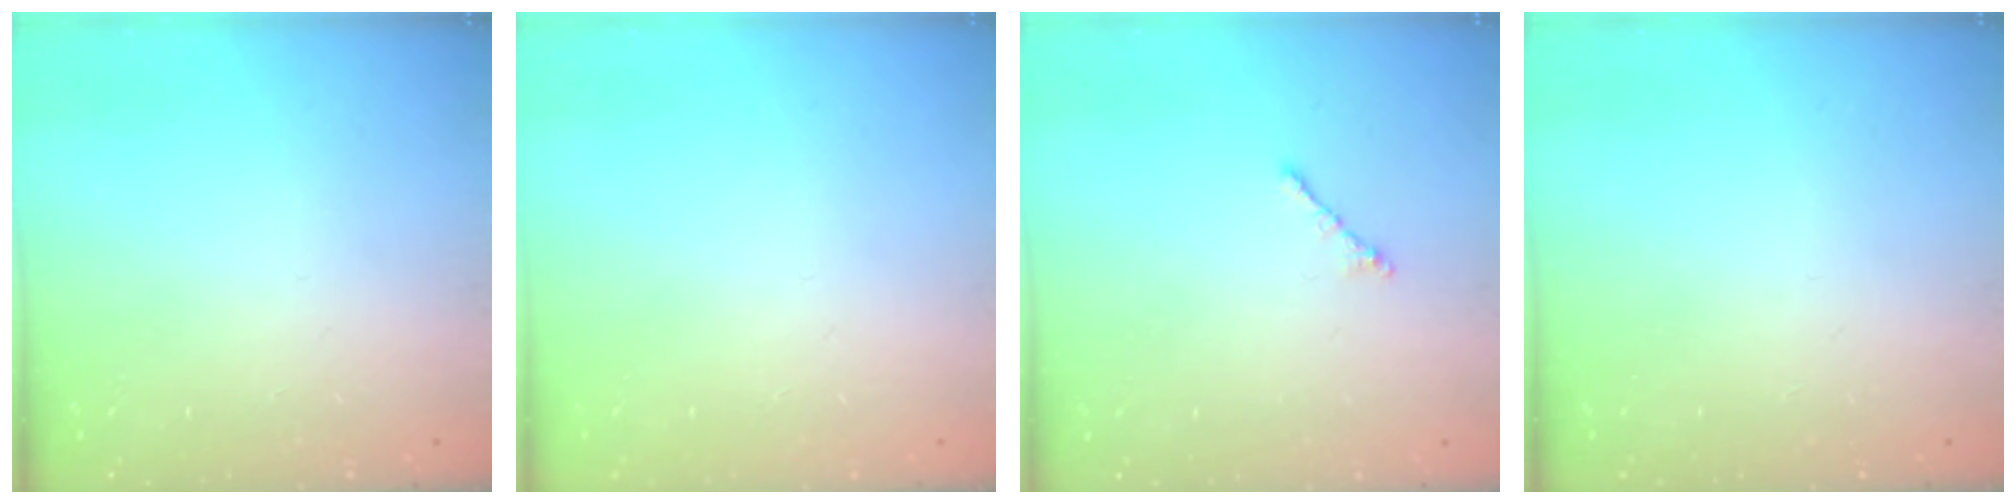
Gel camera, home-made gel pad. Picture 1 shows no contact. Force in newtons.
{"total": 0.0}
{"total": 1.8, "press": 1.7, "slide": 0.6}
{"total": 0.0}